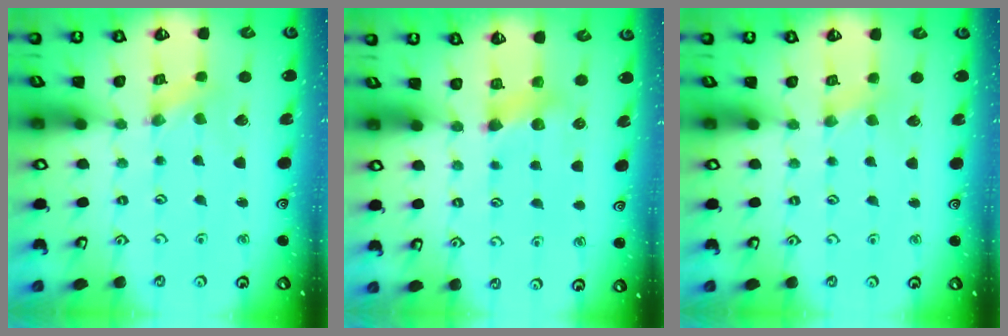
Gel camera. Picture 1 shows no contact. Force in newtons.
{"total": 5.3, "press": 5.2, "slide": 0.3}
{"total": 2.2, "press": 2.2, "slide": 0.4}